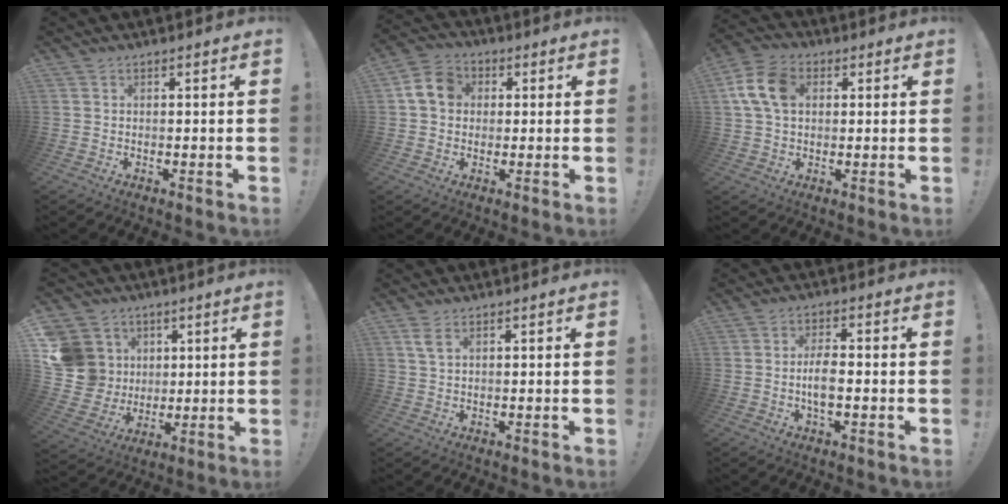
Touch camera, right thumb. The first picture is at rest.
{"total": 8.7, "force": [1.8, 7.2, 4.6], "torque": [-0.070, 0.016, 0.040]}
{"total": 11.5, "force": [2.5, 8.2, 7.8], "torque": [-0.144, 0.018, 0.053]}
{"total": 14.6, "force": [3.4, 13.4, 4.7], "torque": [-0.082, -0.008, 0.091]}
{"total": 3.2, "force": [1.6, 1.3, 2.5], "torque": [-0.044, -0.001, 0.028]}
{"total": 6.1, "force": [-1.3, 2.1, 5.6], "torque": [-0.117, -0.001, -0.026]}